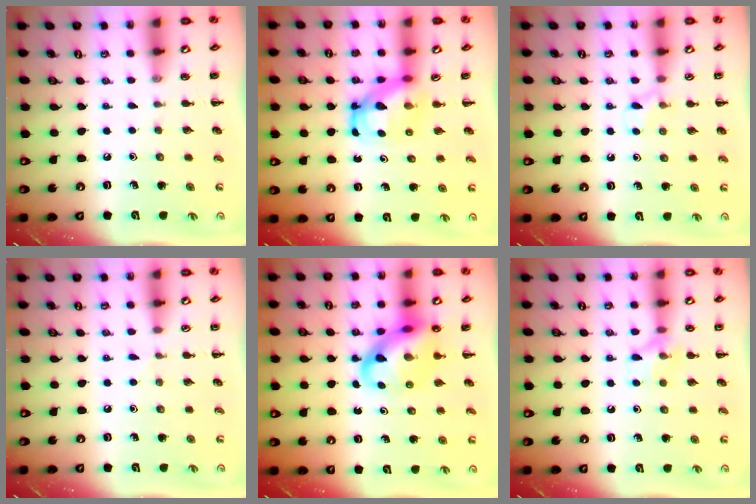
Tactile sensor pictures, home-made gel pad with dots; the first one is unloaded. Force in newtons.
{"total": 5.2, "press": 5.1, "slide": 0.8}
{"total": 6.1, "press": 5.8, "slide": 2.0}
{"total": 3.5, "press": 3.3, "slide": 1.4}
{"total": 12.5, "press": 11.9, "slide": 3.5}
{"total": 8.1, "press": 8.0, "slide": 1.2}